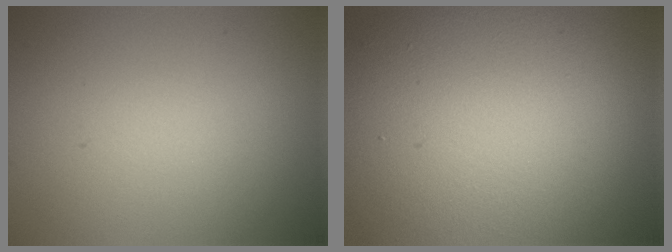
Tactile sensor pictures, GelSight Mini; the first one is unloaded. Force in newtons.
{"total": 15.0, "press": 15.0, "slide": 0.4}